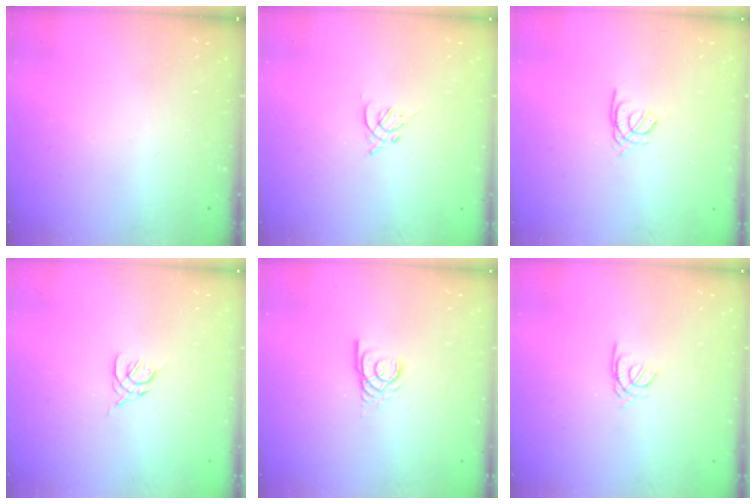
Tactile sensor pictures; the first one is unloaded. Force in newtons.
{"total": 2.7, "press": 2.6, "slide": 0.7}
{"total": 1.4, "press": 1.4, "slide": 0.4}
{"total": 2.2, "press": 2.1, "slide": 0.6}
{"total": 2.9, "press": 2.9, "slide": 0.1}
{"total": 1.5, "press": 1.4, "slide": 0.4}